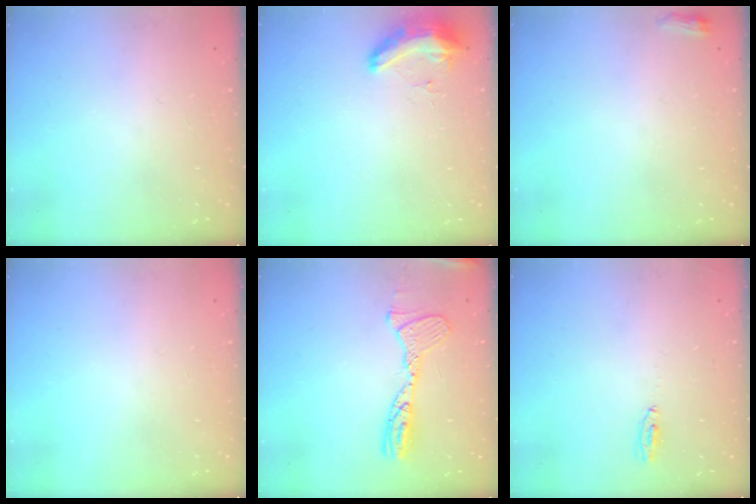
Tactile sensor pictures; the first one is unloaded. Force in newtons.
{"total": 8.3, "press": 8.3, "slide": 0.9}
{"total": 3.6, "press": 3.5, "slide": 0.8}
{"total": 0.0}
{"total": 13.7, "press": 13.6, "slide": 1.2}
{"total": 3.5, "press": 3.1, "slide": 1.4}